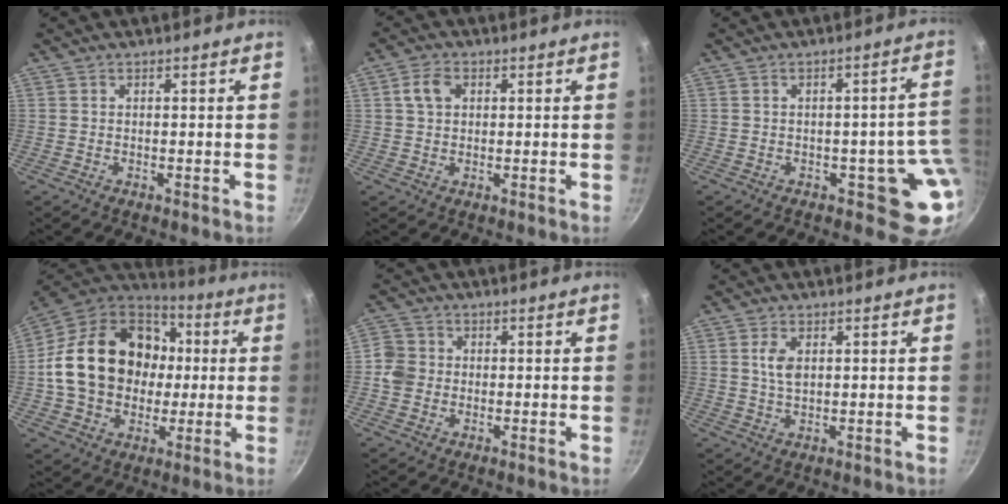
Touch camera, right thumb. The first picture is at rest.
{"total": 4.3, "force": [1.2, 3.1, 2.7], "torque": [-0.040, 0.006, 0.019]}
{"total": 8.4, "force": [-1.4, 5.2, 6.5], "torque": [-0.004, 0.015, -0.012]}
{"total": 24.3, "force": [1.2, 19.0, 15.1], "torque": [-0.244, 0.039, 0.021]}
{"total": 4.4, "force": [-0.7, 4.0, 1.6], "torque": [-0.013, 0.013, -0.023]}
{"total": 3.9, "force": [1.0, 2.2, 3.0], "torque": [-0.053, -0.002, 0.021]}